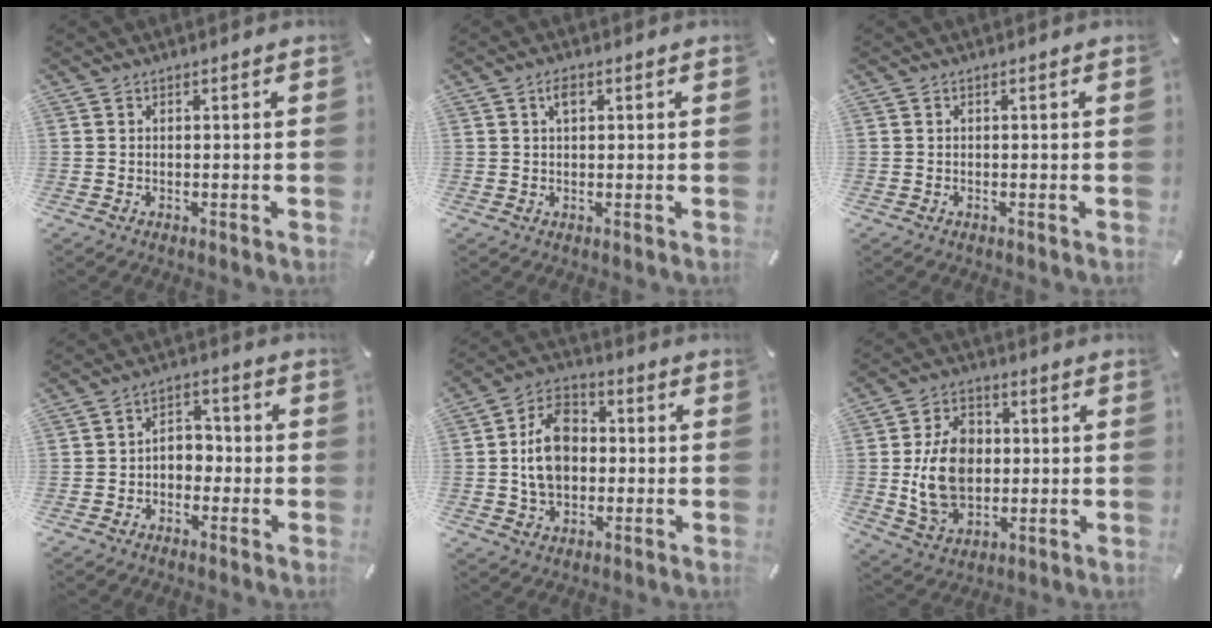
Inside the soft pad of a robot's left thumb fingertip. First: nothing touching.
{"total": 2.2, "force": [1.0, 1.1, 1.6], "torque": [-0.034, 0.007, 0.016]}
{"total": 0.0}
{"total": 4.3, "force": [-2.2, 3.2, 1.8], "torque": [-0.031, 0.018, -0.045]}
{"total": 11.5, "force": [-0.2, 9.0, 7.2], "torque": [-0.137, 0.016, -0.006]}
{"total": 12.9, "force": [0.4, 10.0, 8.2], "torque": [-0.170, 0.010, 0.008]}